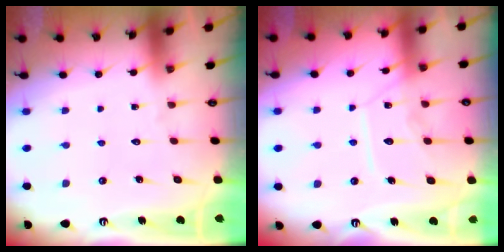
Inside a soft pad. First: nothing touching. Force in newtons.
{"total": 11.2, "press": 11.2, "slide": 1.1}